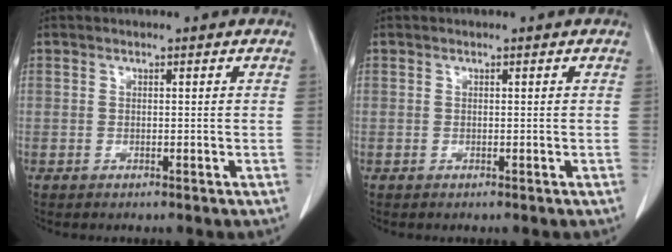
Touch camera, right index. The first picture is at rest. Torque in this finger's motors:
{"motor_torque": [0.00, 0.00, 0.00, 0.00]}